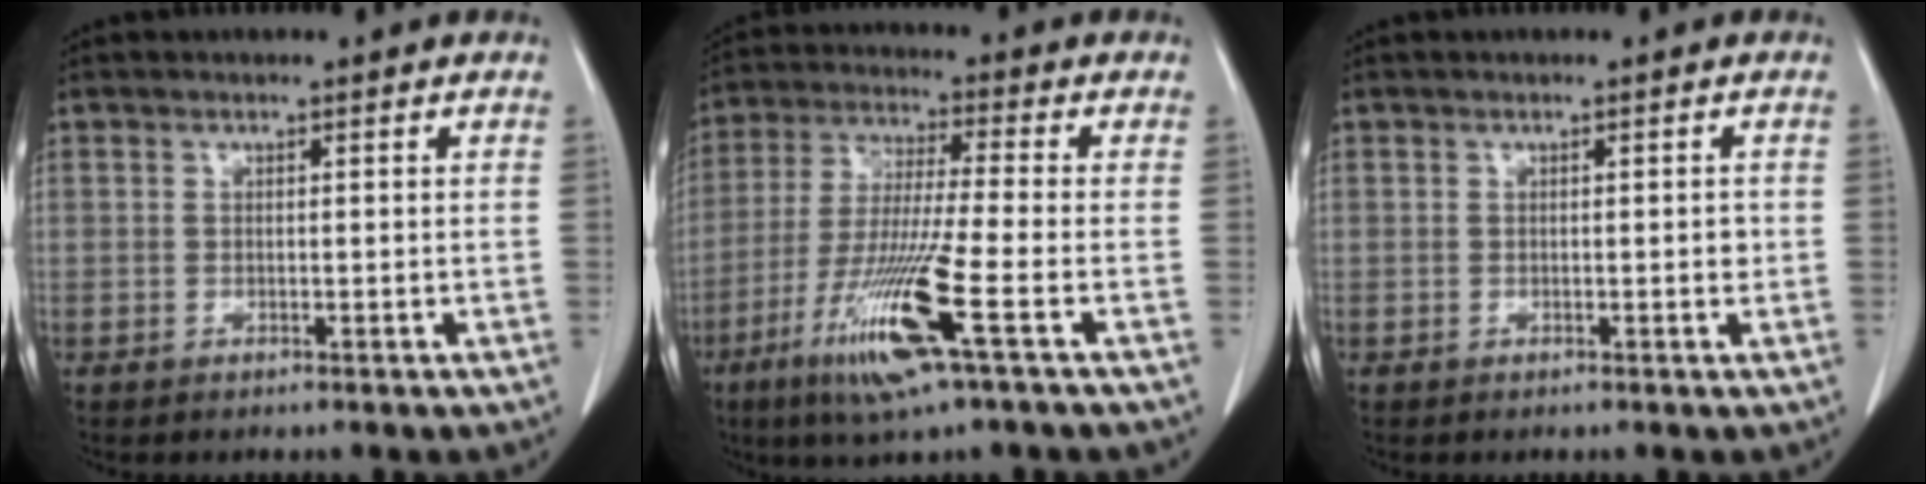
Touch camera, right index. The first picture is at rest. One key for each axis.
{"total": 13.7, "fx": -6.0, "fy": -0.4, "fz": 12.3, "tx": -0.255, "ty": -0.031, "tz": -0.115}
{"total": 0.9, "fx": -0.1, "fy": 0.3, "fz": 0.8, "tx": -0.011, "ty": 0.000, "tz": 0.000}